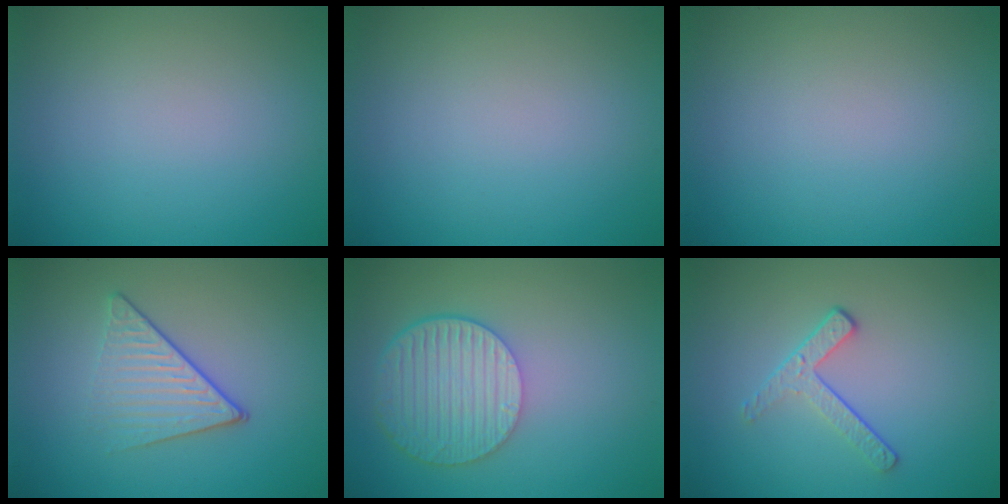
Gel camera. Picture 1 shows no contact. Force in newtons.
{"total": 0.0}
{"total": 0.0}
{"total": 3.8, "press": 2.8, "slide": 2.5}
{"total": 6.2, "press": 4.6, "slide": 4.2}
{"total": 2.0, "press": 1.4, "slide": 1.5}